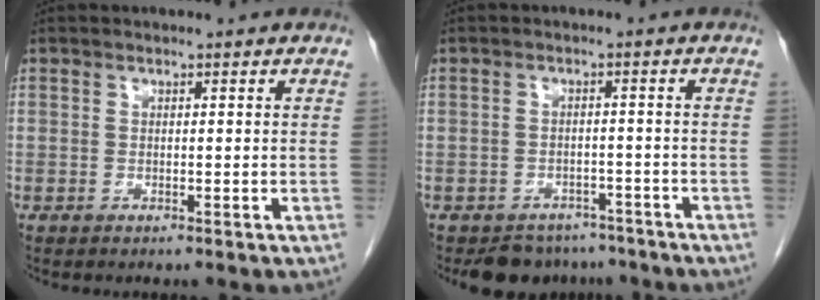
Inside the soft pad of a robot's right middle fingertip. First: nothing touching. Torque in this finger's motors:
{"motor_torque": [0.04, -0.03, 0.01, 0.01]}